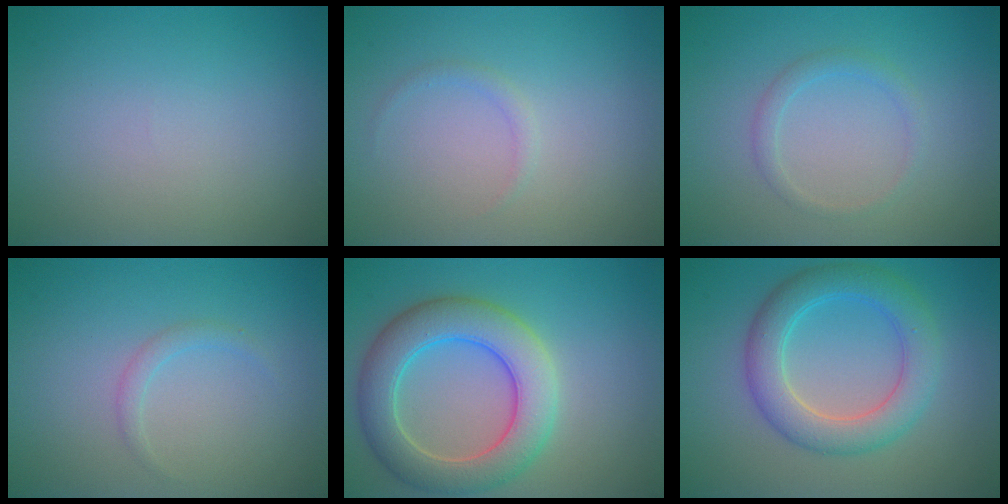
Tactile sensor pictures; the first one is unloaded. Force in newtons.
{"total": 0.8, "press": 0.8, "slide": 0.2}
{"total": 1.3, "press": 1.3, "slide": 0.1}
{"total": 1.0, "press": 1.0, "slide": 0.1}
{"total": 6.9, "press": 6.9, "slide": 0.5}
{"total": 5.2, "press": 5.2, "slide": 0.2}